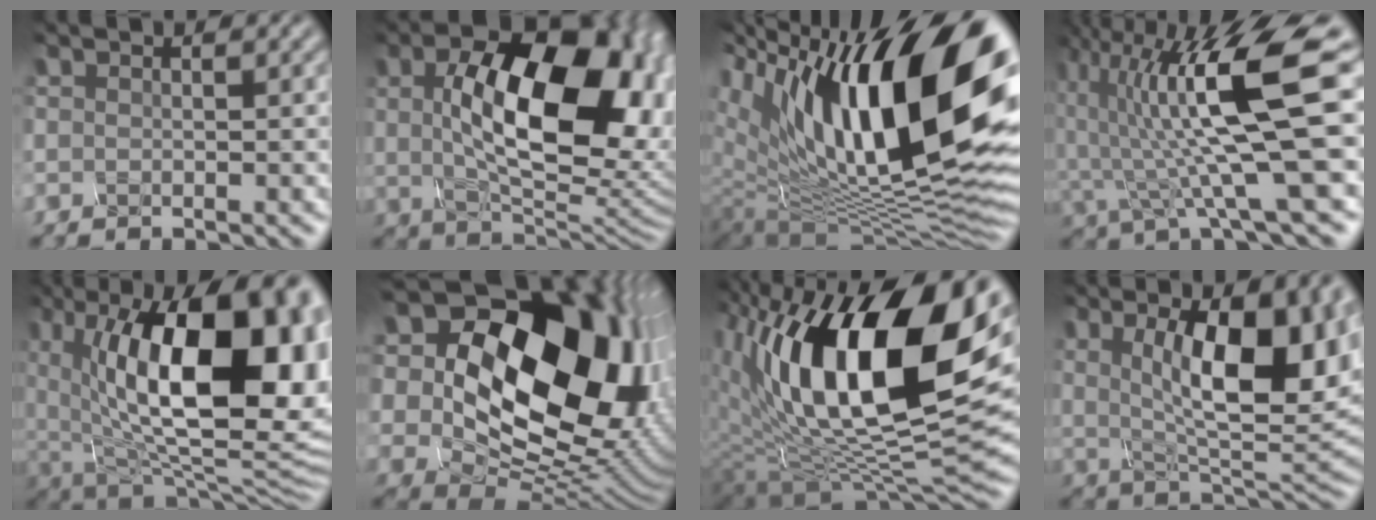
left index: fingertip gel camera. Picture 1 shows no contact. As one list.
[{"total": 14.1, "force": [1.6, 7.3, 11.9], "torque": [-0.168, -0.001, 0.029]}, {"total": 19.1, "force": [6.9, 8.1, 15.8], "torque": [-0.259, 0.038, 0.115]}, {"total": 11.6, "force": [1.8, 2.4, 11.2], "torque": [-0.192, 0.001, 0.036]}, {"total": 18.9, "force": [2.5, 11.0, 15.2], "torque": [-0.229, -0.006, 0.067]}, {"total": 23.1, "force": [7.0, 15.8, 15.3], "torque": [-0.295, 0.045, 0.152]}, {"total": 19.0, "force": [5.5, 9.3, 15.7], "torque": [-0.272, 0.023, 0.090]}, {"total": 12.5, "force": [2.6, 4.5, 11.4], "torque": [-0.162, -0.002, 0.041]}]